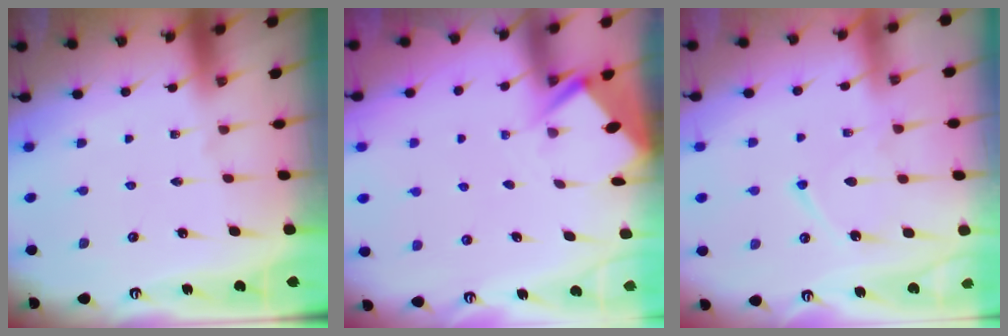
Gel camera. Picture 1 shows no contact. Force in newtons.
{"total": 2.7, "press": 2.7, "slide": 0.3}
{"total": 10.1, "press": 10.0, "slide": 0.9}